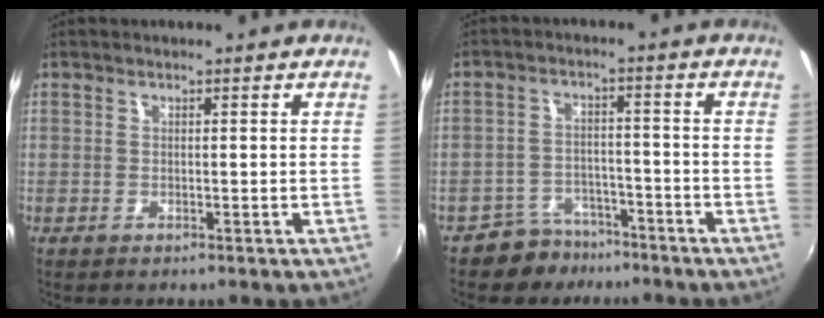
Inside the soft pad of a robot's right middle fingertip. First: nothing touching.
{"total": 6.1, "force": [-5.0, 3.5, 0.4], "torque": [-0.019, 0.017, -0.075]}